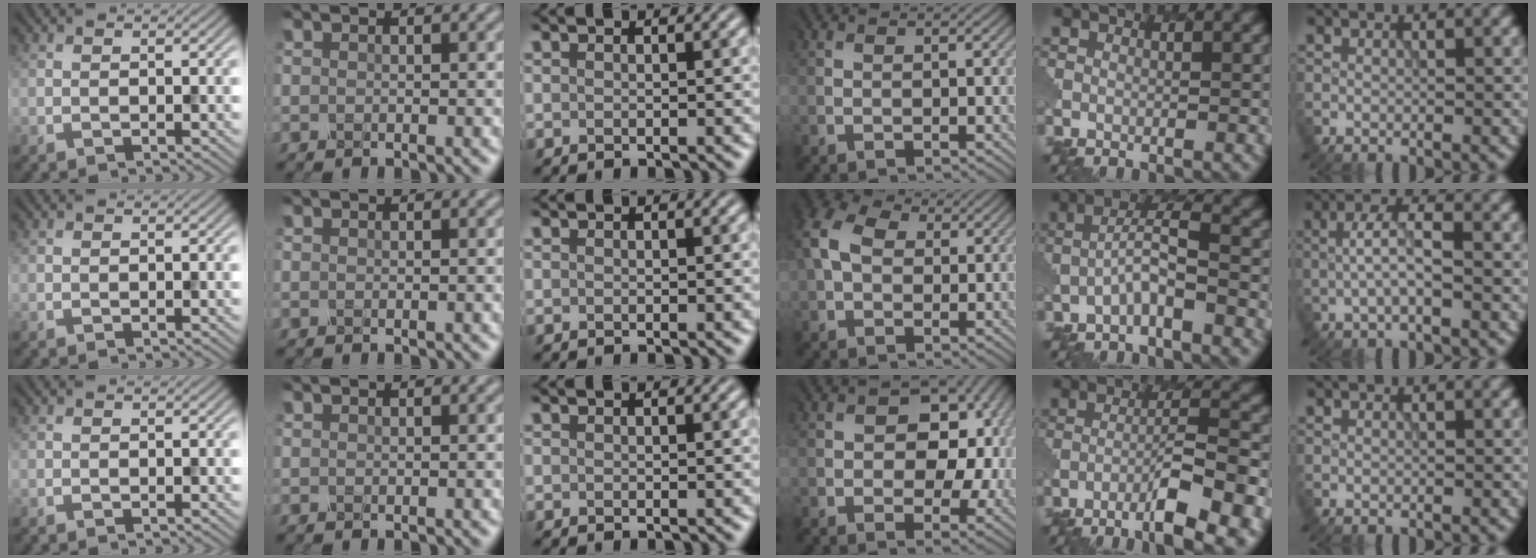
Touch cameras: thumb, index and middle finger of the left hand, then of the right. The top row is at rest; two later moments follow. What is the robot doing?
{"motion": "dispense", "object": "pipette"}